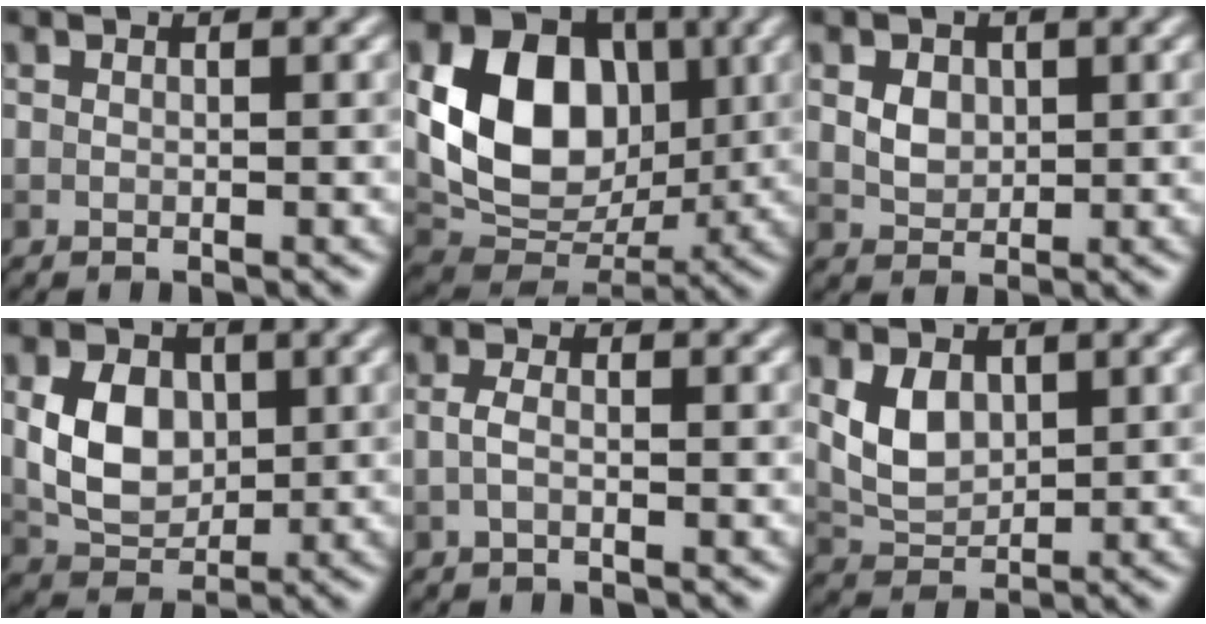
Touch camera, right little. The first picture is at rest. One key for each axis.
{"total": 10.7, "fx": 1.5, "fy": 8.1, "fz": 6.8, "tx": -0.136, "ty": -0.006, "tz": 0.029}
{"total": 2.2, "fx": 0.5, "fy": 1.7, "fz": 1.2, "tx": -0.026, "ty": -0.003, "tz": 0.010}
{"total": 5.4, "fx": 0.6, "fy": 4.0, "fz": 3.6, "tx": -0.076, "ty": -0.003, "tz": 0.013}
{"total": 1.4, "fx": -0.6, "fy": 0.4, "fz": 1.2, "tx": -0.028, "ty": -0.001, "tz": -0.015}
{"total": 3.5, "fx": 1.1, "fy": 2.4, "fz": 2.3, "tx": -0.052, "ty": -0.004, "tz": 0.025}